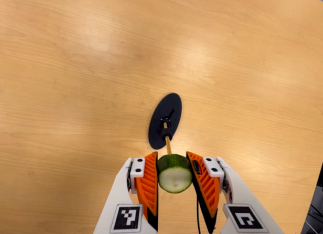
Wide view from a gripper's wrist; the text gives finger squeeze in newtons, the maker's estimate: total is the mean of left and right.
{"total": 10.6, "left": 9.5, "right": 11.7}